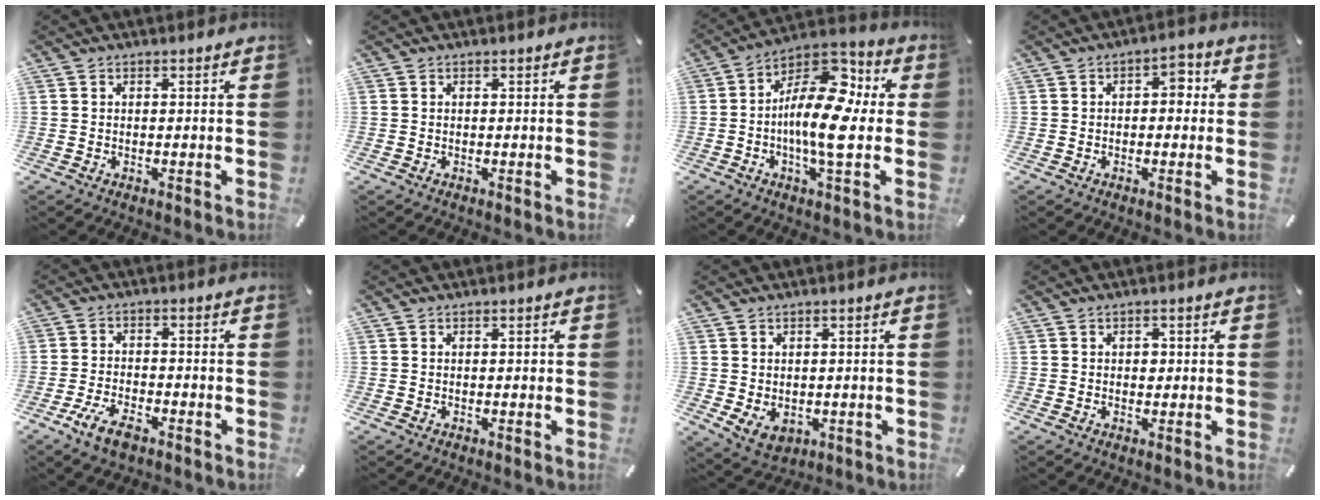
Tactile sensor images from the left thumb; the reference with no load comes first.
{"total": 0.0}
{"total": 16.8, "force": [-0.6, 7.6, 15.0], "torque": [-0.255, -0.014, -0.009]}
{"total": 3.9, "force": [-0.2, 2.7, 2.9], "torque": [-0.027, 0.003, -0.015]}
{"total": 7.1, "force": [-4.1, 3.5, 4.6], "torque": [-0.100, 0.013, -0.078]}
{"total": 0.7, "force": [0.0, 0.5, 0.5], "torque": [-0.009, 0.002, -0.001]}
{"total": 4.9, "force": [-0.5, 4.2, 2.5], "torque": [-0.047, 0.005, -0.007]}
{"total": 1.8, "force": [0.1, 1.4, 1.1], "torque": [-0.006, 0.000, -0.005]}